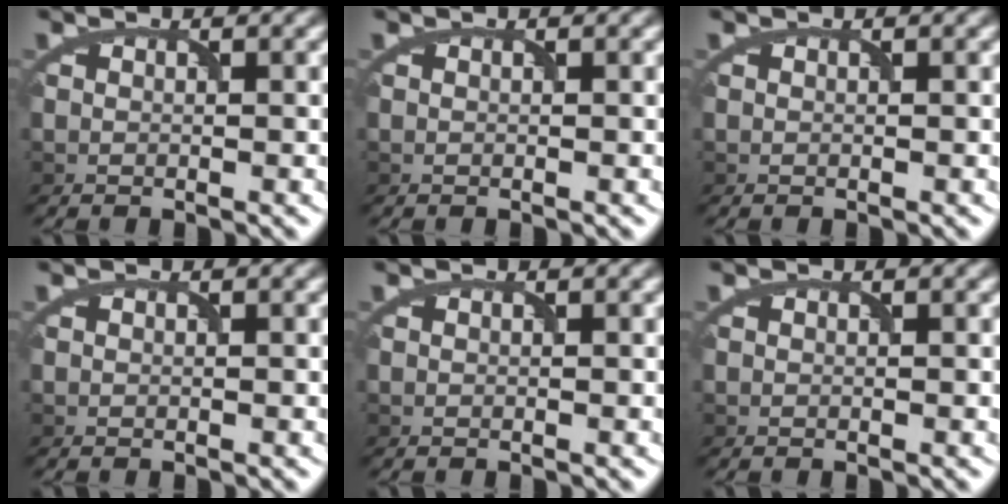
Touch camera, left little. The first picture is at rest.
{"total": 0.0}
{"total": 0.0}
{"total": 0.0}
{"total": 0.0}
{"total": 0.0}